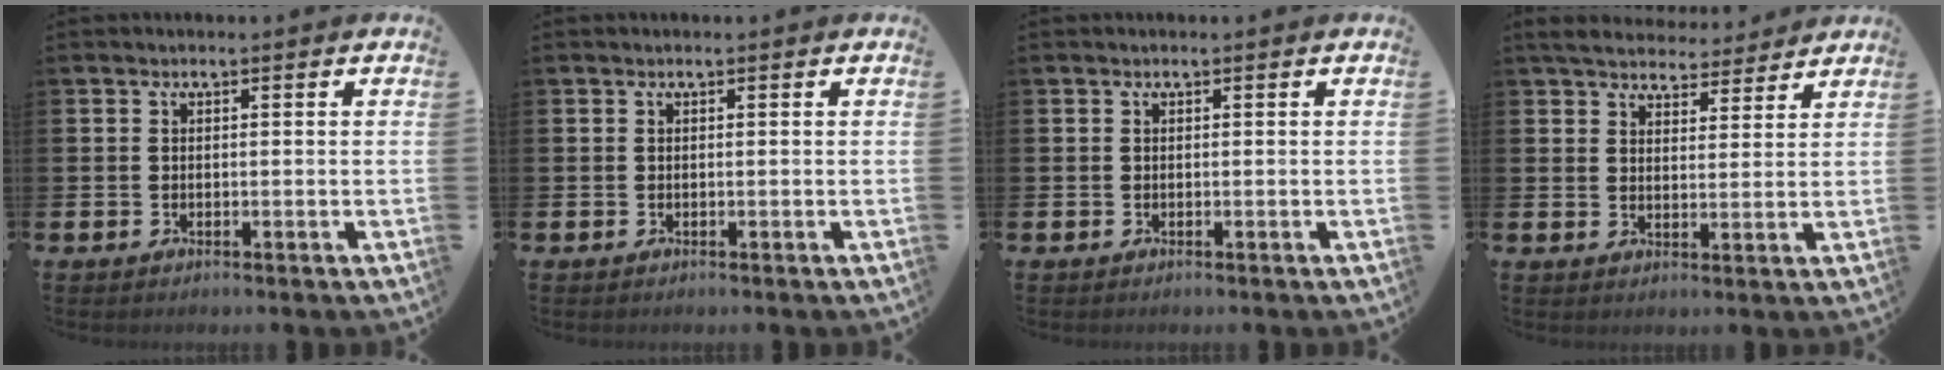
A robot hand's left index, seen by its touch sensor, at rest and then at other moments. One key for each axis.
{"total": 0.0}
{"total": 0.0}
{"total": 5.3, "fx": 5.0, "fy": 1.4, "fz": 0.6, "tx": -0.031, "ty": -0.027, "tz": 0.091}